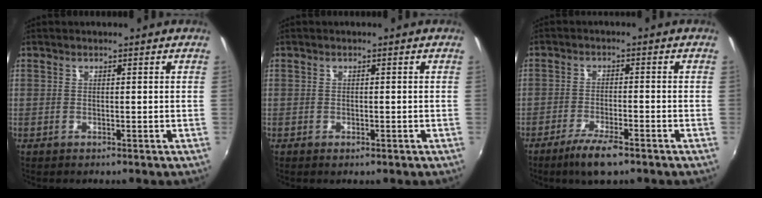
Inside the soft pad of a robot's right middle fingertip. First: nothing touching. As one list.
[{"total": 0.8, "force": [-0.5, 0.5, 0.5], "torque": [-0.008, -0.003, -0.008]}, {"total": 6.4, "force": [-4.5, 1.4, 4.3], "torque": [-0.101, -0.013, -0.081]}]